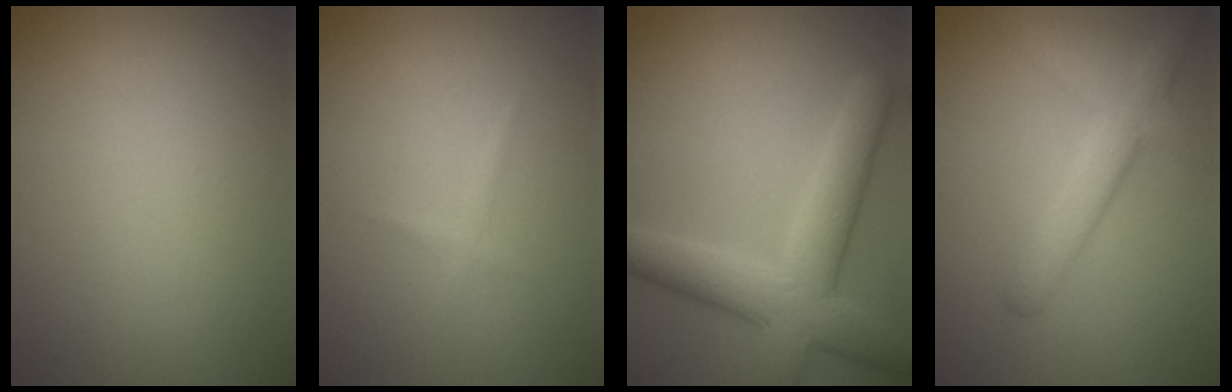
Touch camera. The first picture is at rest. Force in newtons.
{"total": 0.8, "press": 0.8, "slide": 0.0}
{"total": 6.8, "press": 6.8, "slide": 0.3}
{"total": 3.8, "press": 3.8, "slide": 0.2}